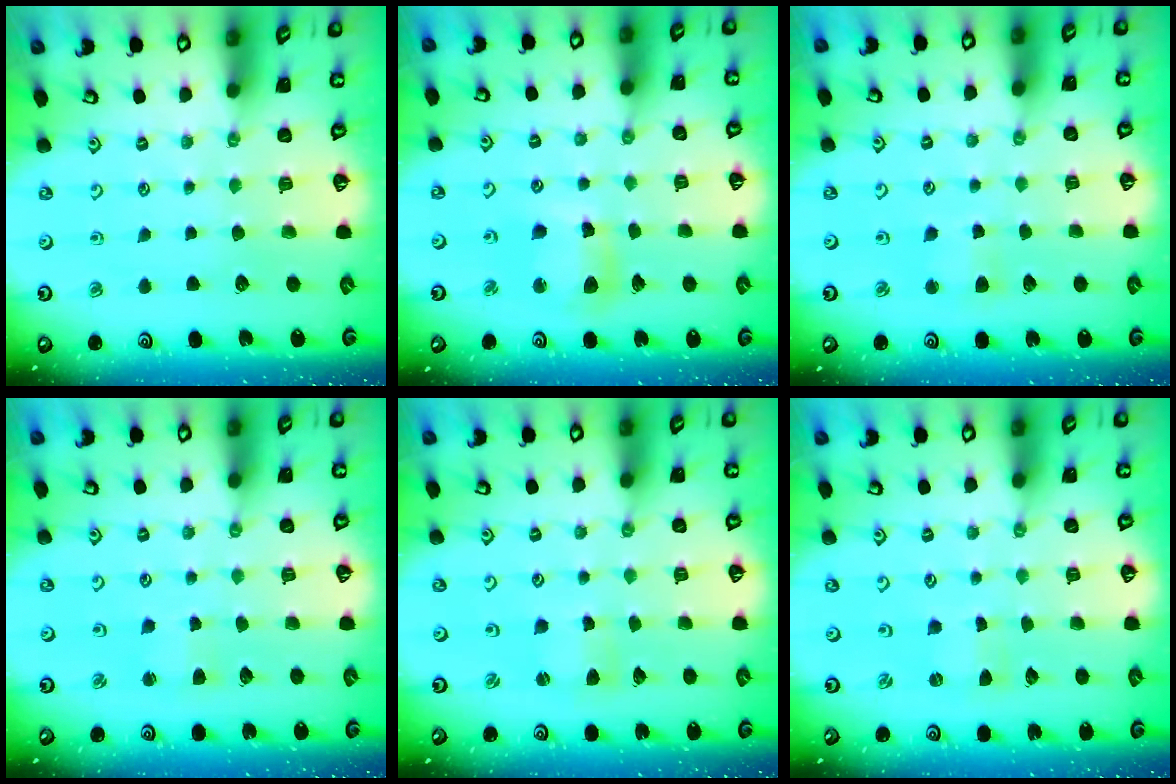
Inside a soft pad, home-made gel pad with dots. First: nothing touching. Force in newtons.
{"total": 9.5, "press": 9.4, "slide": 1.2}
{"total": 2.8, "press": 2.8, "slide": 0.5}
{"total": 2.2, "press": 2.2, "slide": 0.2}
{"total": 2.2, "press": 2.1, "slide": 0.3}
{"total": 0.0}